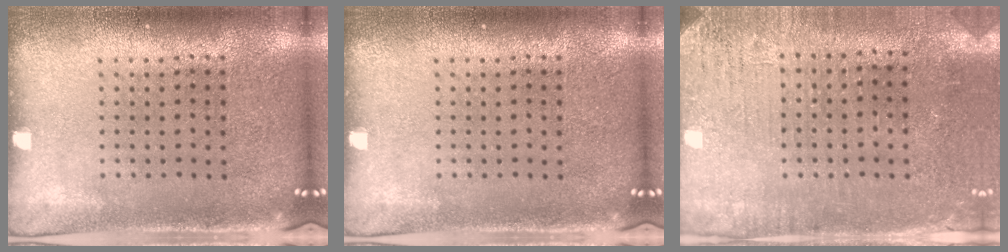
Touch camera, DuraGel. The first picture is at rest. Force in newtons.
{"total": 0.0}
{"total": 3.1, "press": 2.7, "slide": 1.5}